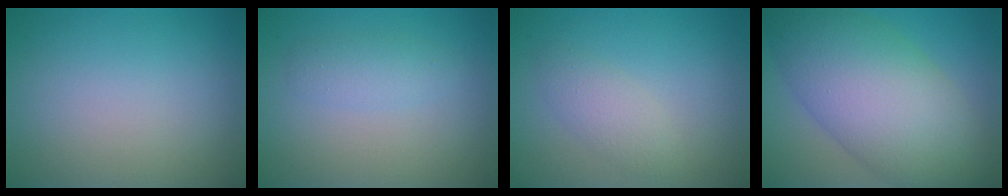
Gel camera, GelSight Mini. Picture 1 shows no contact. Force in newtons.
{"total": 1.7, "press": 1.7, "slide": 0.0}
{"total": 2.2, "press": 2.2, "slide": 0.2}
{"total": 11.4, "press": 11.4, "slide": 0.1}